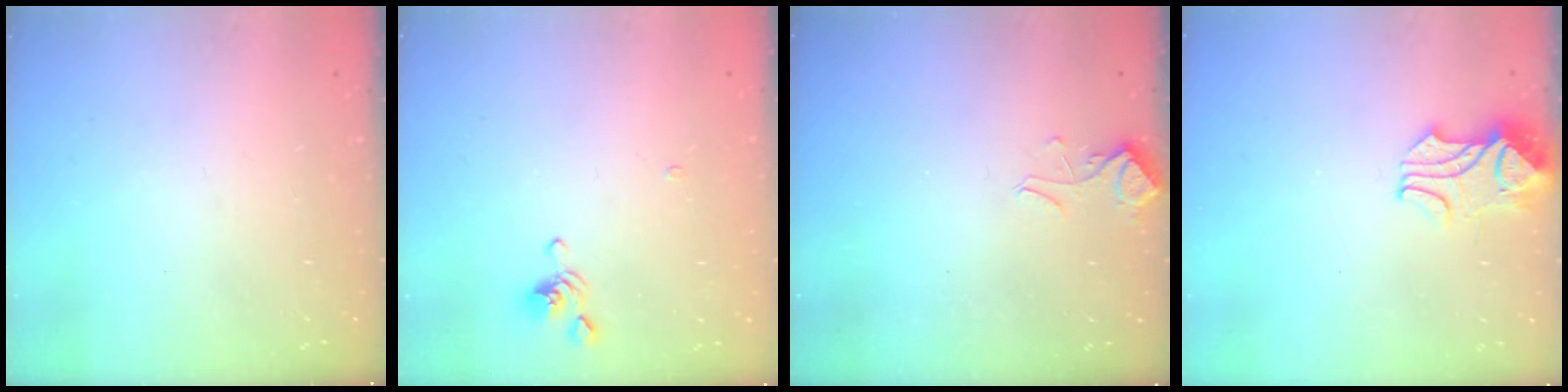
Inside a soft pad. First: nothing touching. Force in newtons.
{"total": 3.8, "press": 3.8, "slide": 0.6}
{"total": 2.5, "press": 2.5, "slide": 0.4}
{"total": 2.1, "press": 2.0, "slide": 0.7}